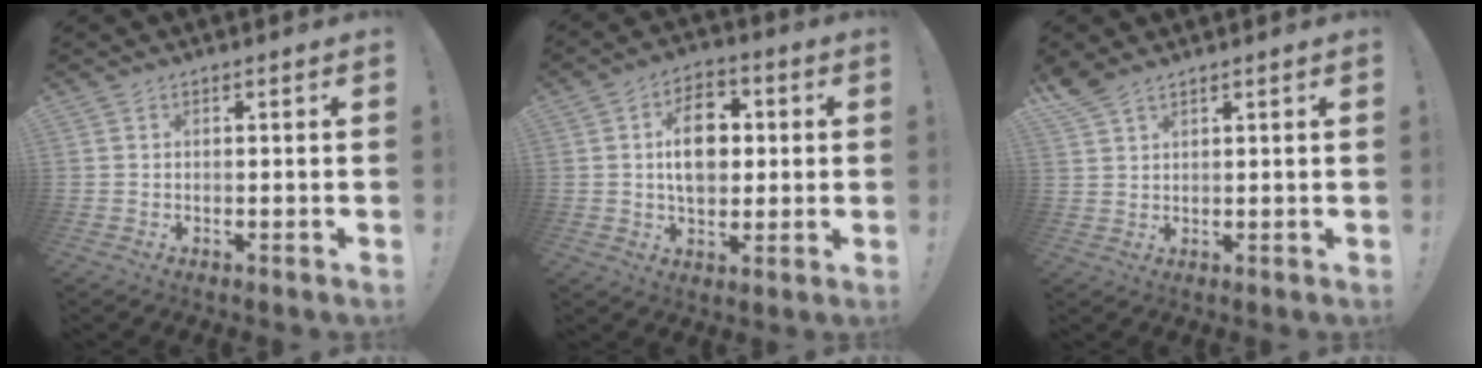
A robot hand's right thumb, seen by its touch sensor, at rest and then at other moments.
{"total": 12.9, "force": [1.4, 9.1, 9.1], "torque": [-0.134, 0.011, 0.028]}
{"total": 4.1, "force": [3.4, 1.2, 2.0], "torque": [-0.040, -0.021, 0.064]}